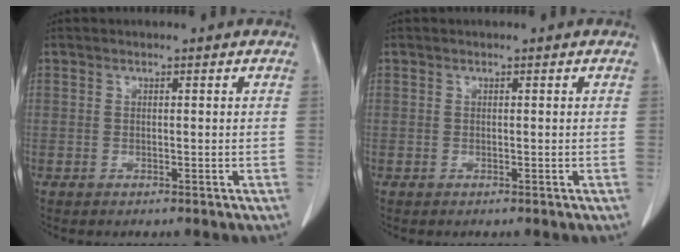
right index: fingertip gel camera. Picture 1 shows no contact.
{"total": 0.0}